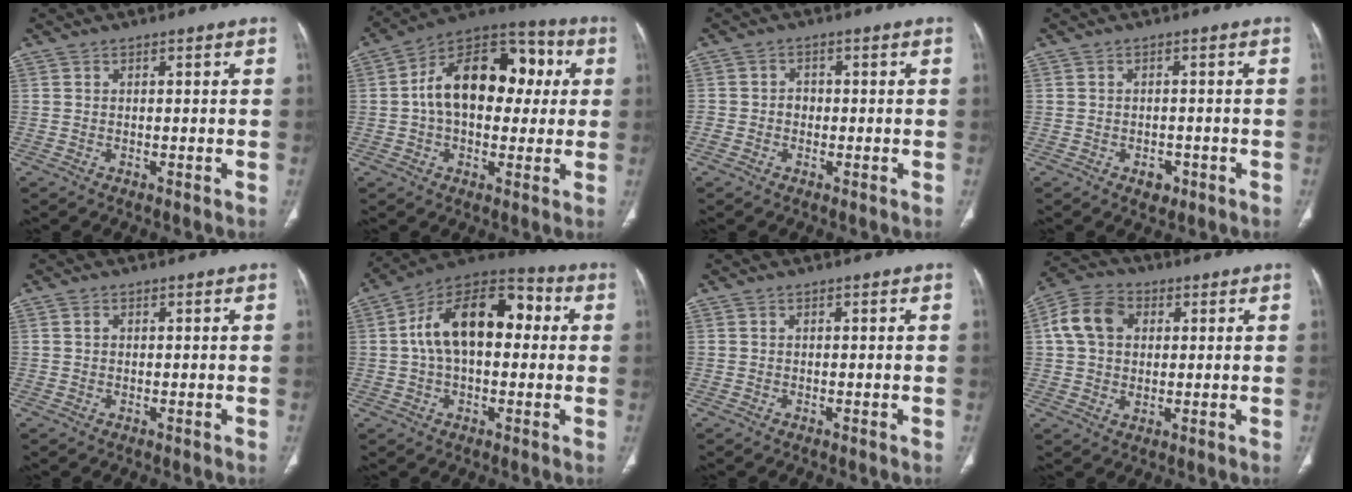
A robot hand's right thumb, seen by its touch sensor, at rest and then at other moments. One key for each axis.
{"total": 19.5, "fx": 2.4, "fy": 12.4, "fz": 14.9, "tx": -0.198, "ty": 0.039, "tz": 0.030}
{"total": 2.3, "fx": -0.5, "fy": 2.0, "fz": 1.1, "tx": -0.003, "ty": 0.011, "tz": -0.012}
{"total": 2.6, "fx": -1.3, "fy": 1.9, "fz": 1.4, "tx": -0.009, "ty": 0.004, "tz": -0.012}
{"total": 0.7, "fx": 0.3, "fy": 0.5, "fz": 0.4, "tx": -0.009, "ty": 0.003, "tz": 0.005}
{"total": 17.8, "fx": 2.3, "fy": 10.2, "fz": 14.4, "tx": -0.225, "ty": 0.044, "tz": 0.030}
{"total": 0.0}
{"total": 10.2, "fx": 2.3, "fy": 7.5, "fz": 6.5, "tx": -0.112, "ty": 0.012, "tz": 0.036}